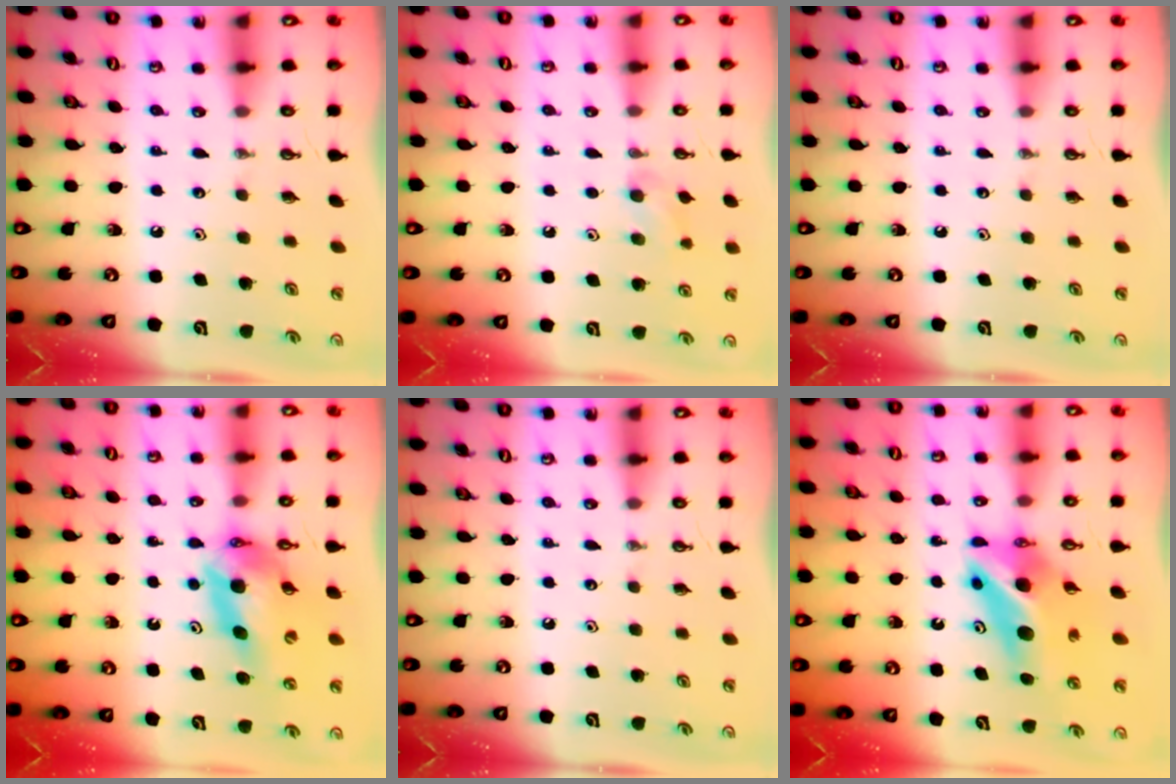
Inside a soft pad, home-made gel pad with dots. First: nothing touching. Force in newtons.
{"total": 6.9, "press": 6.8, "slide": 1.2}
{"total": 0.0}
{"total": 11.3, "press": 11.2, "slide": 1.0}
{"total": 0.0}
{"total": 11.4, "press": 11.4, "slide": 1.0}